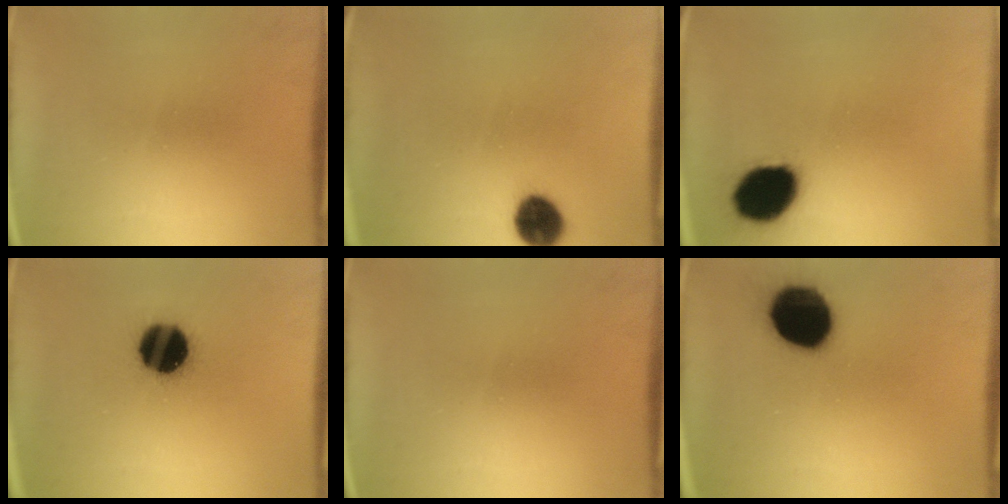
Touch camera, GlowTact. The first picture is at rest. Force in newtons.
{"total": 8.3}
{"total": 14.2}
{"total": 15.3}
{"total": 0.0}
{"total": 18.7}